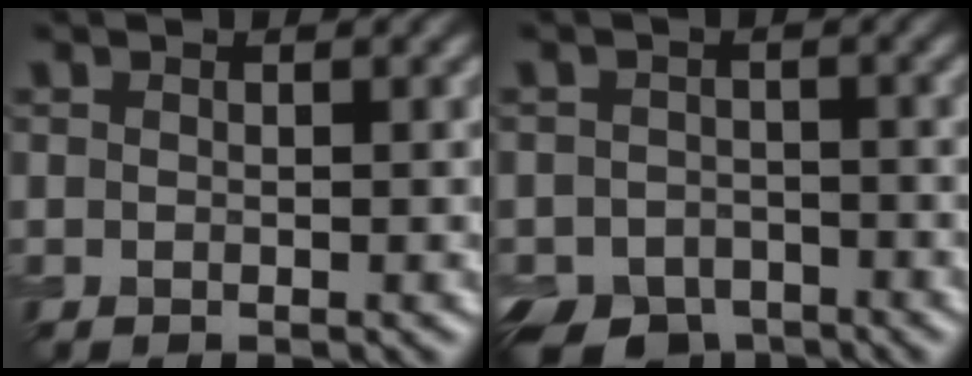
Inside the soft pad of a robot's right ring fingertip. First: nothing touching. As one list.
[{"total": 6.0, "force": [-4.4, 3.7, 1.8], "torque": [-0.016, -0.014, -0.068]}]